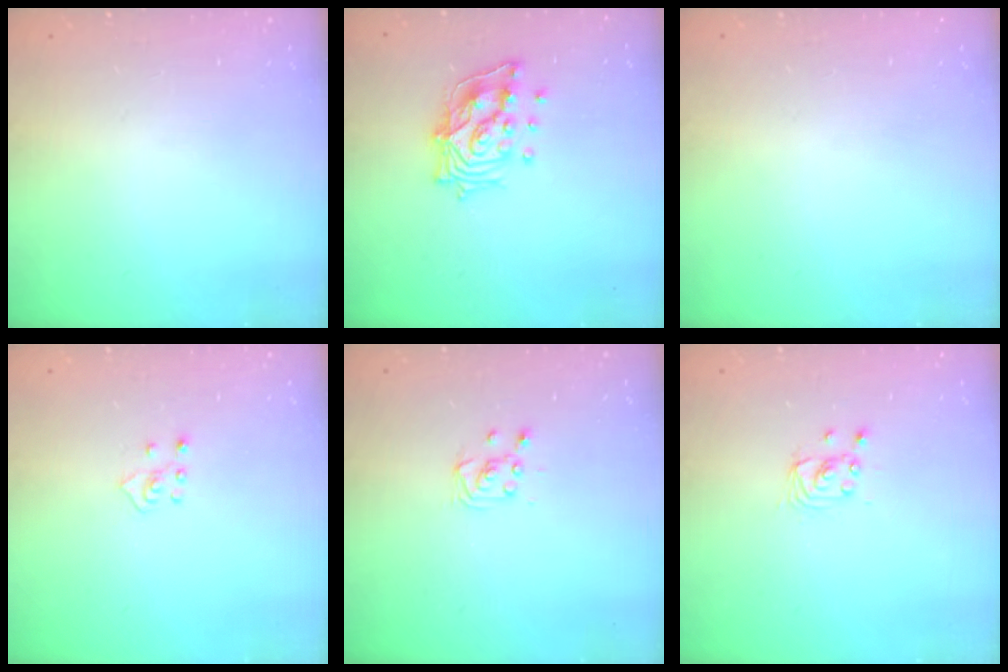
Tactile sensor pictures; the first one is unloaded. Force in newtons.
{"total": 12.7, "press": 12.6, "slide": 1.3}
{"total": 0.0}
{"total": 2.3, "press": 2.3, "slide": 0.5}
{"total": 3.4, "press": 3.4, "slide": 0.4}
{"total": 2.4, "press": 2.4, "slide": 0.2}